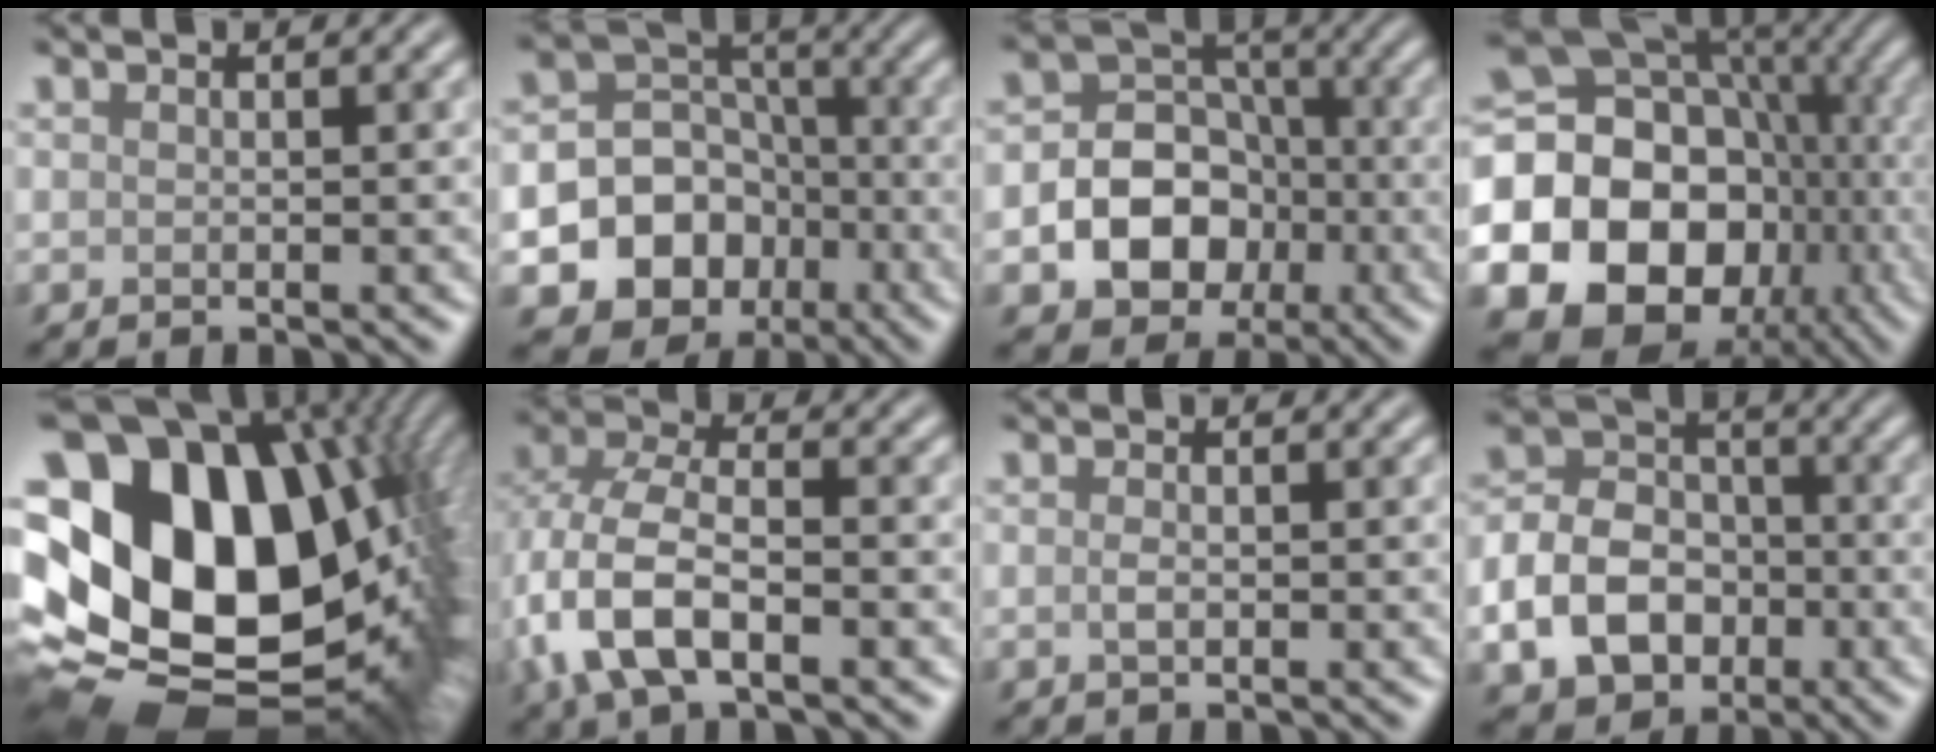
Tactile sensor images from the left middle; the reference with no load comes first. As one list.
[{"total": 13.4, "force": [-5.8, 11.5, 3.9], "torque": [-0.063, -0.037, -0.105]}, {"total": 7.6, "force": [-2.2, 6.2, 4.0], "torque": [-0.040, -0.001, -0.059]}, {"total": 25.0, "force": [-6.5, 21.3, 11.3], "torque": [-0.198, -0.027, -0.137]}, {"total": 21.7, "force": [1.6, 14.8, 15.7], "torque": [-0.300, -0.022, 0.060]}, {"total": 7.7, "force": [-2.3, 4.2, 6.0], "torque": [-0.139, 0.001, -0.054]}, {"total": 0.8, "force": [0.0, 0.4, 0.7], "torque": [-0.018, -0.002, -0.002]}, {"total": 7.5, "force": [-2.5, 5.7, 4.2], "torque": [-0.078, -0.006, -0.052]}]